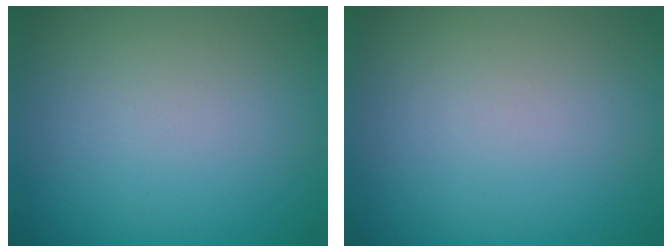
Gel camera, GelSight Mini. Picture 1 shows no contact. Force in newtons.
{"total": 0.0}